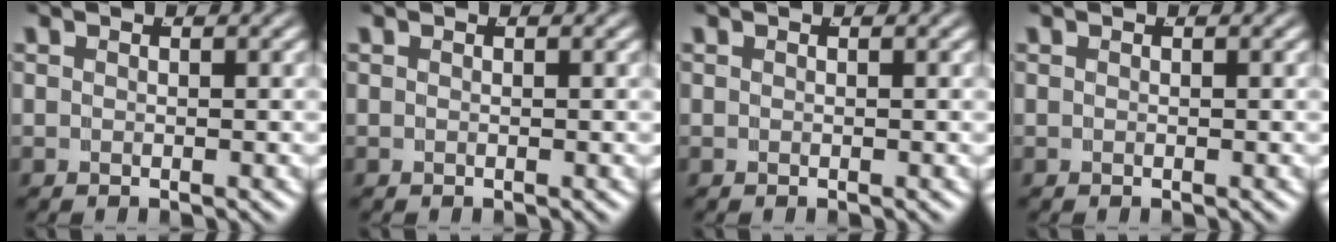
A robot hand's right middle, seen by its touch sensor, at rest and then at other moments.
{"total": 0.0}
{"total": 0.0}
{"total": 0.0}